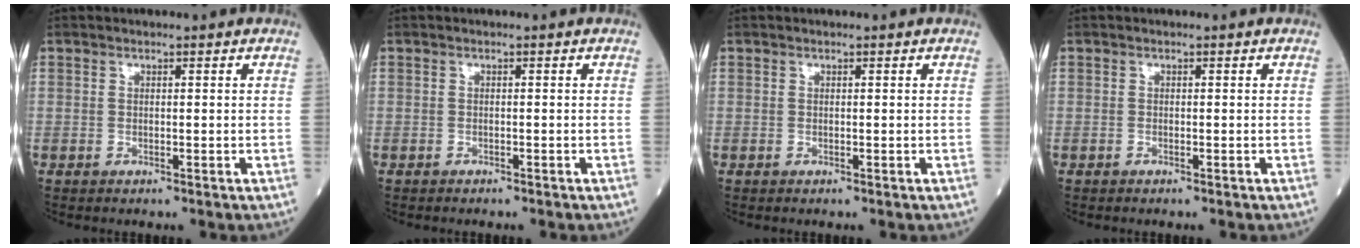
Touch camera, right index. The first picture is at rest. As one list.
[{"total": 0.8, "force": [-0.8, 0.3, 0.2], "torque": [-0.008, 0.000, -0.012]}, {"total": 0.0}, {"total": 0.0}]